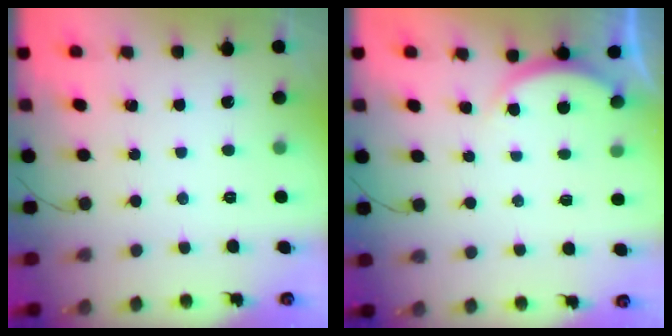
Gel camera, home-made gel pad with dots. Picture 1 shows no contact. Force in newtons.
{"total": 3.0, "press": 2.9, "slide": 0.6}